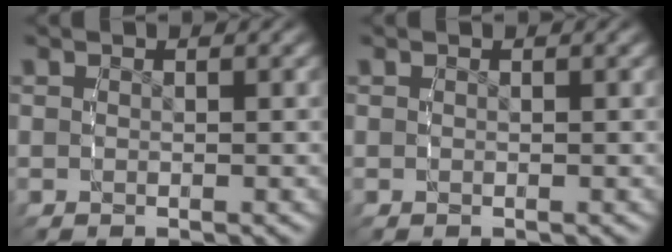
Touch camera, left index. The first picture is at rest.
{"total": 0.0}